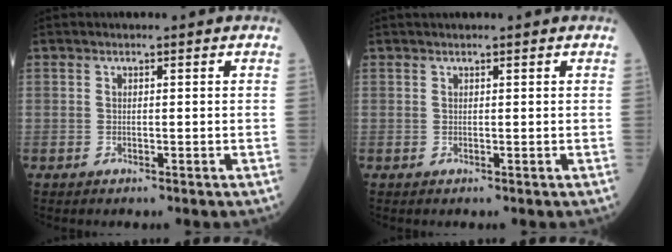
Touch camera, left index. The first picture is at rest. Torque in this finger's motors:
{"motor_torque": [-0.14, -0.02, 0.03, 0.01]}